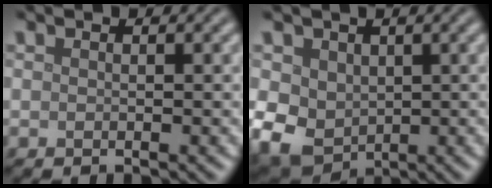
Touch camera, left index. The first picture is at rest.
{"total": 6.0, "force": [0.4, 4.9, 3.4], "torque": [-0.073, -0.003, 0.008]}